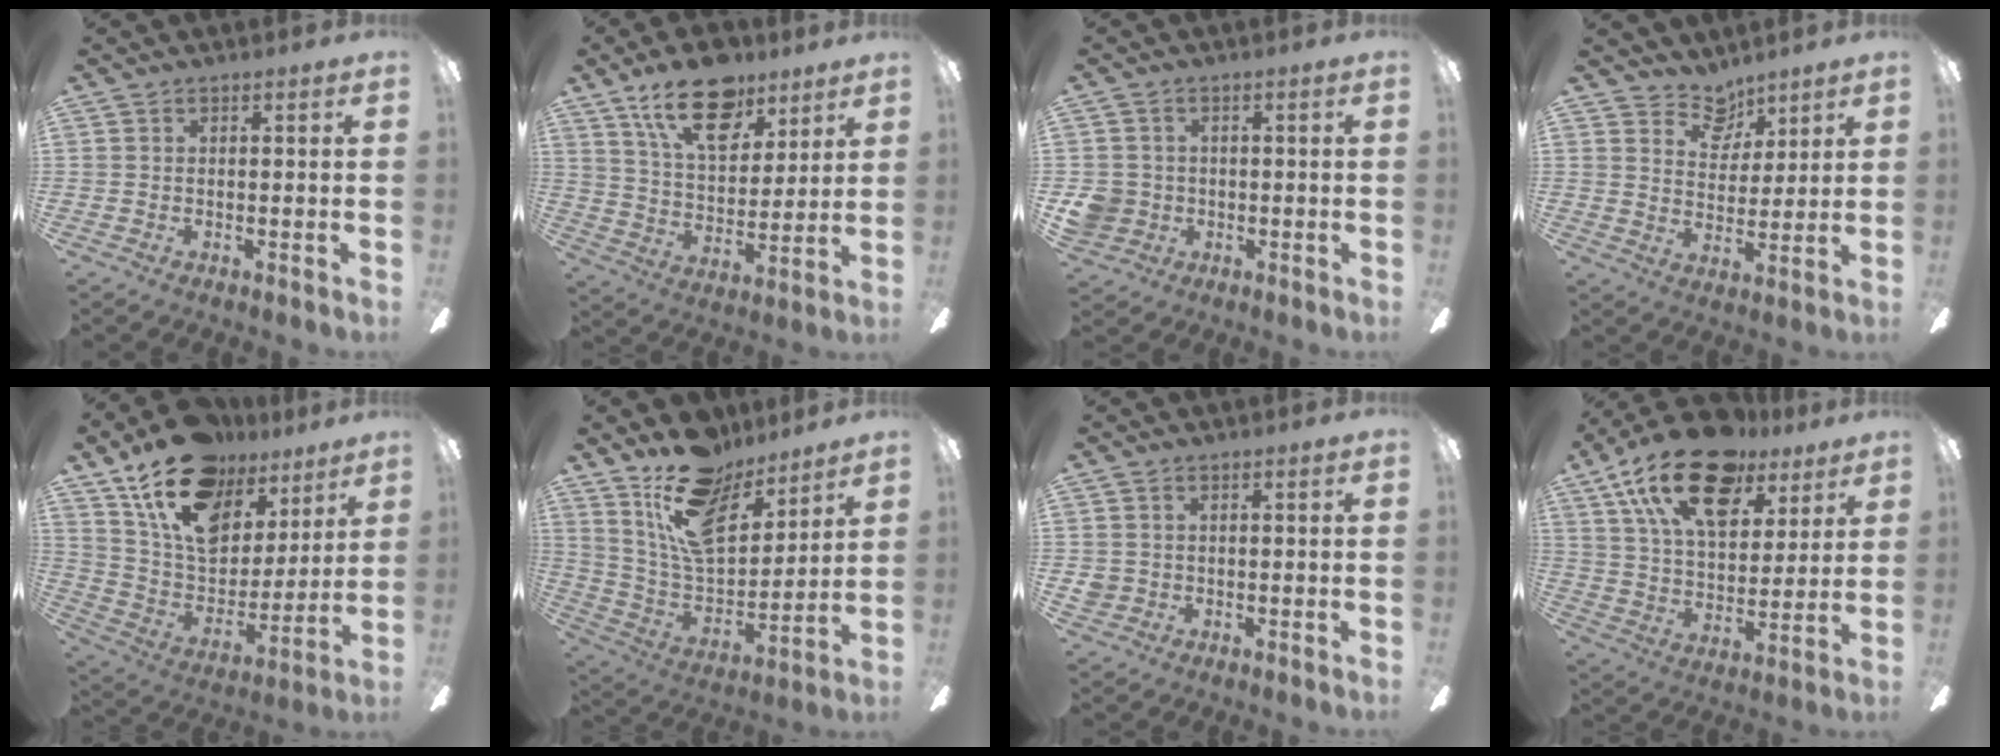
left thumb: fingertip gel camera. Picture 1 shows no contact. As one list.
[{"total": 18.1, "force": [11.4, 9.4, 10.5], "torque": [-0.165, -0.045, 0.198]}, {"total": 6.5, "force": [-0.8, 6.1, 1.9], "torque": [-0.048, 0.010, -0.012]}, {"total": 7.6, "force": [6.2, 4.1, 1.6], "torque": [-0.025, -0.037, 0.115]}, {"total": 20.7, "force": [13.1, 12.0, 10.5], "torque": [-0.184, -0.069, 0.241]}, {"total": 18.2, "force": [12.8, 8.6, 9.6], "torque": [-0.174, -0.070, 0.233]}, {"total": 2.1, "force": [0.0, 2.0, 0.6], "torque": [-0.013, 0.005, -0.001]}, {"total": 22.2, "force": [13.1, 11.6, 13.7], "torque": [-0.233, -0.057, 0.232]}]